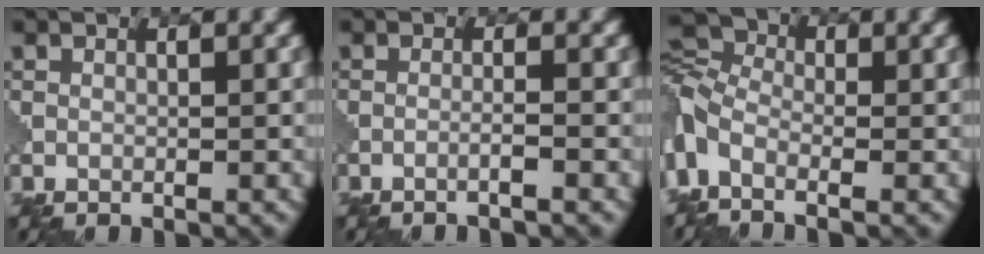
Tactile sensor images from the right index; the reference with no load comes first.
{"total": 1.3, "force": [-1.2, -0.2, 0.5], "torque": [-0.004, 0.005, -0.030]}
{"total": 5.4, "force": [-2.3, 3.0, 3.8], "torque": [-0.115, -0.006, -0.061]}